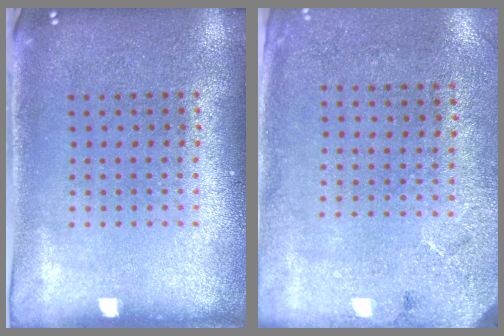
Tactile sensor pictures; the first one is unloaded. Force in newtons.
{"total": 2.7, "press": 2.2, "slide": 1.6}